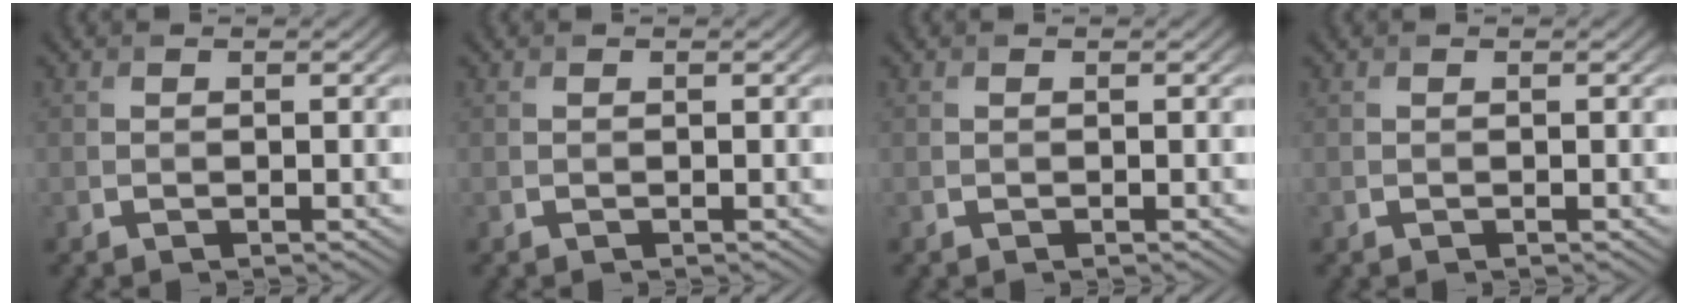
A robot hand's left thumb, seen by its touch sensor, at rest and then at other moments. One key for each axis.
{"total": 0.0}
{"total": 0.0}
{"total": 0.0}